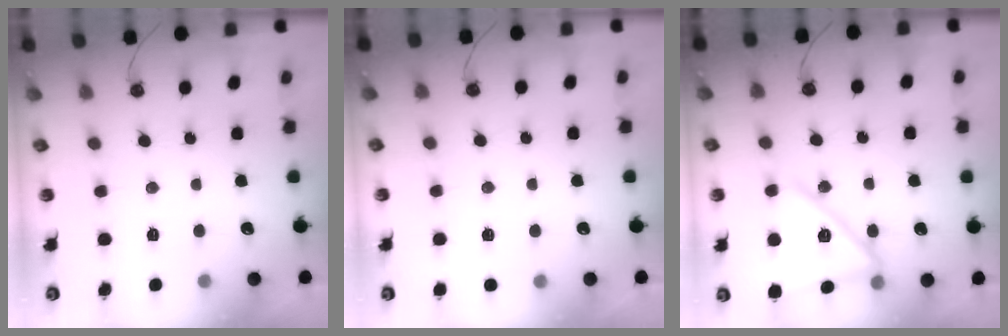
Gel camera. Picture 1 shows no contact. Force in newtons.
{"total": 2.8, "press": 2.3, "slide": 1.5}
{"total": 17.2, "press": 16.3, "slide": 5.7}